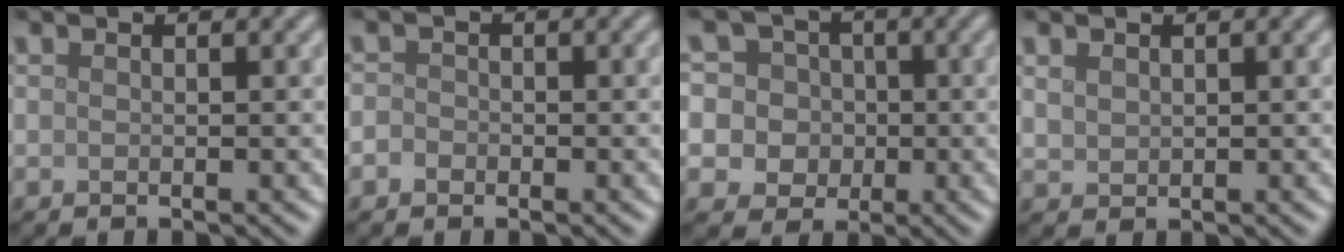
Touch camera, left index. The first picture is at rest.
{"total": 1.3, "force": [-0.4, 1.1, 0.4], "torque": [0.001, 0.000, -0.015]}
{"total": 8.1, "force": [1.6, 7.4, 2.9], "torque": [-0.055, 0.034, 0.004]}
{"total": 1.3, "force": [0.7, 0.9, 0.6], "torque": [-0.012, 0.000, 0.019]}